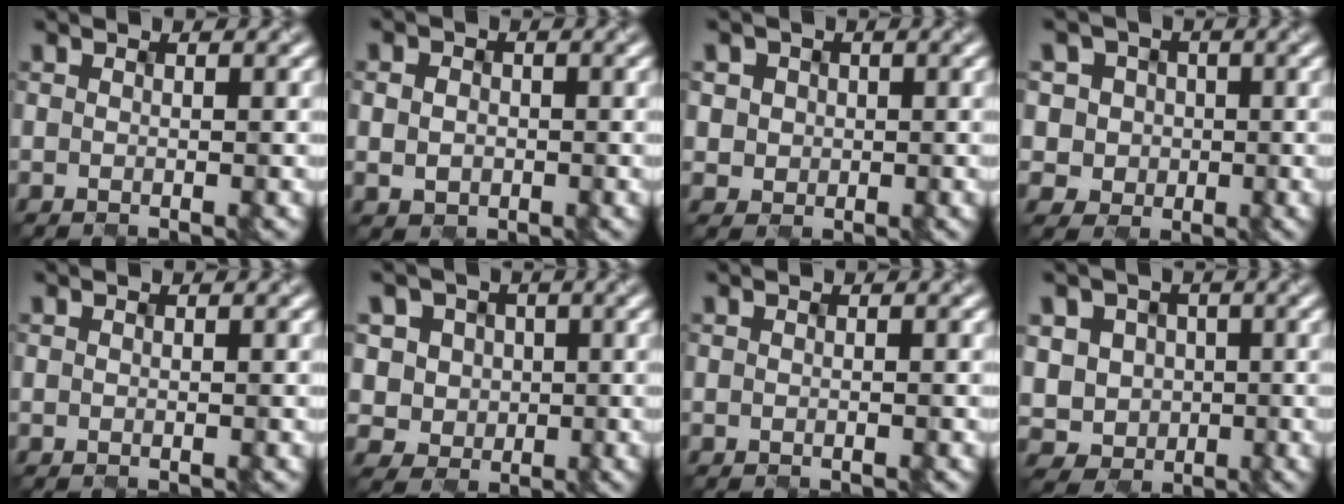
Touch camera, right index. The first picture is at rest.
{"total": 2.0, "force": [-0.7, 1.8, 0.5], "torque": [-0.016, 0.000, -0.002]}
{"total": 2.6, "force": [0.6, 2.5, 0.3], "torque": [-0.032, 0.005, 0.018]}
{"total": 3.4, "force": [0.0, 3.4, 0.3], "torque": [-0.008, 0.005, 0.002]}
{"total": 0.0}
{"total": 3.4, "force": [-0.2, 3.3, 0.6], "torque": [-0.018, 0.008, 0.001]}
{"total": 0.0}
{"total": 5.9, "force": [-0.4, 5.4, 2.4], "torque": [-0.058, 0.018, -0.021]}